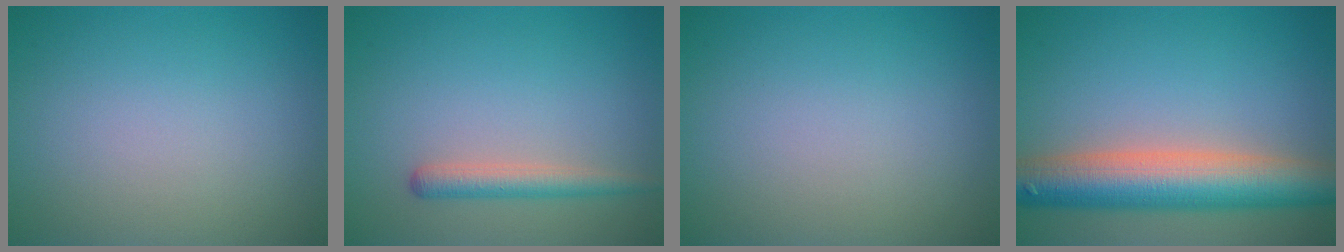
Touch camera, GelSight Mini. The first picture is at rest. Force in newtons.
{"total": 2.2, "press": 2.2, "slide": 0.1}
{"total": 0.0}
{"total": 8.9, "press": 8.9, "slide": 0.5}